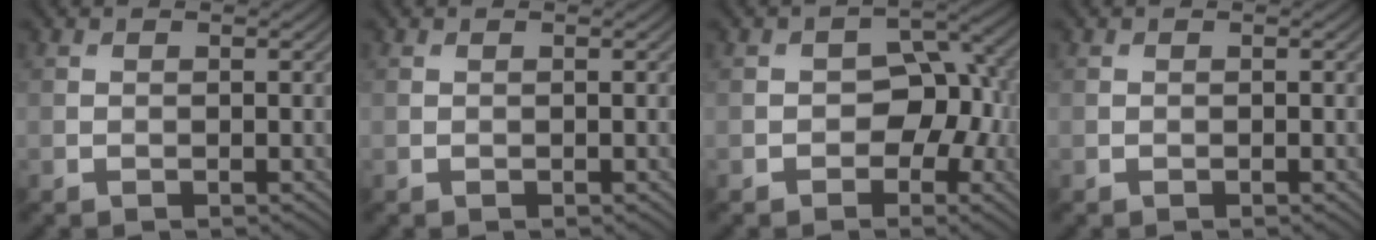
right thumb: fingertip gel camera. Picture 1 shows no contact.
{"total": 0.0}
{"total": 5.8, "force": [-1.4, 4.2, 3.8], "torque": [-0.041, 0.000, -0.030]}
{"total": 0.0}